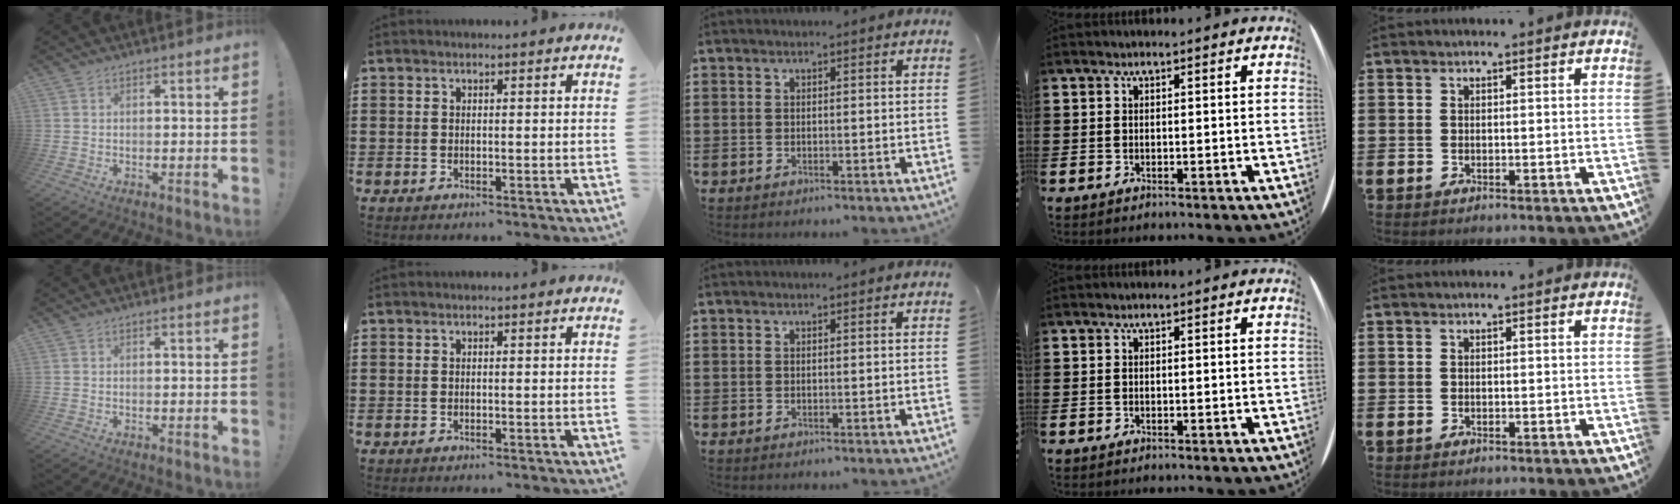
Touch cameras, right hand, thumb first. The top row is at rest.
{}